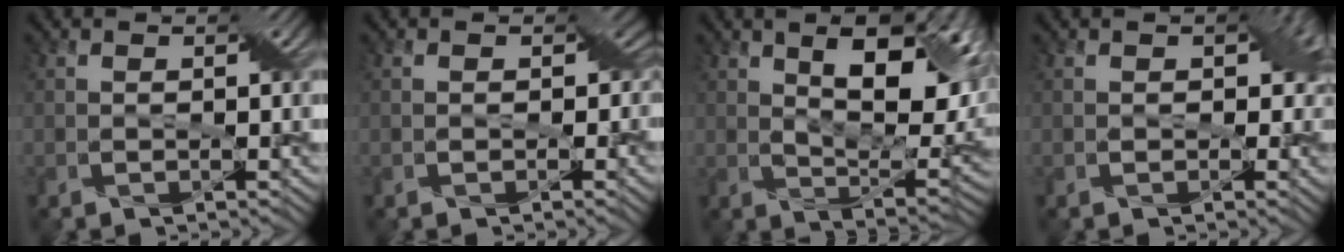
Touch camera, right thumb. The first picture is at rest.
{"total": 2.7, "force": [-0.1, 2.4, 1.3], "torque": [-0.011, 0.000, -0.004]}
{"total": 14.1, "force": [5.3, 6.3, 11.4], "torque": [-0.172, 0.000, 0.085]}
{"total": 3.4, "force": [0.4, 2.5, 2.3], "torque": [-0.027, 0.000, 0.002]}